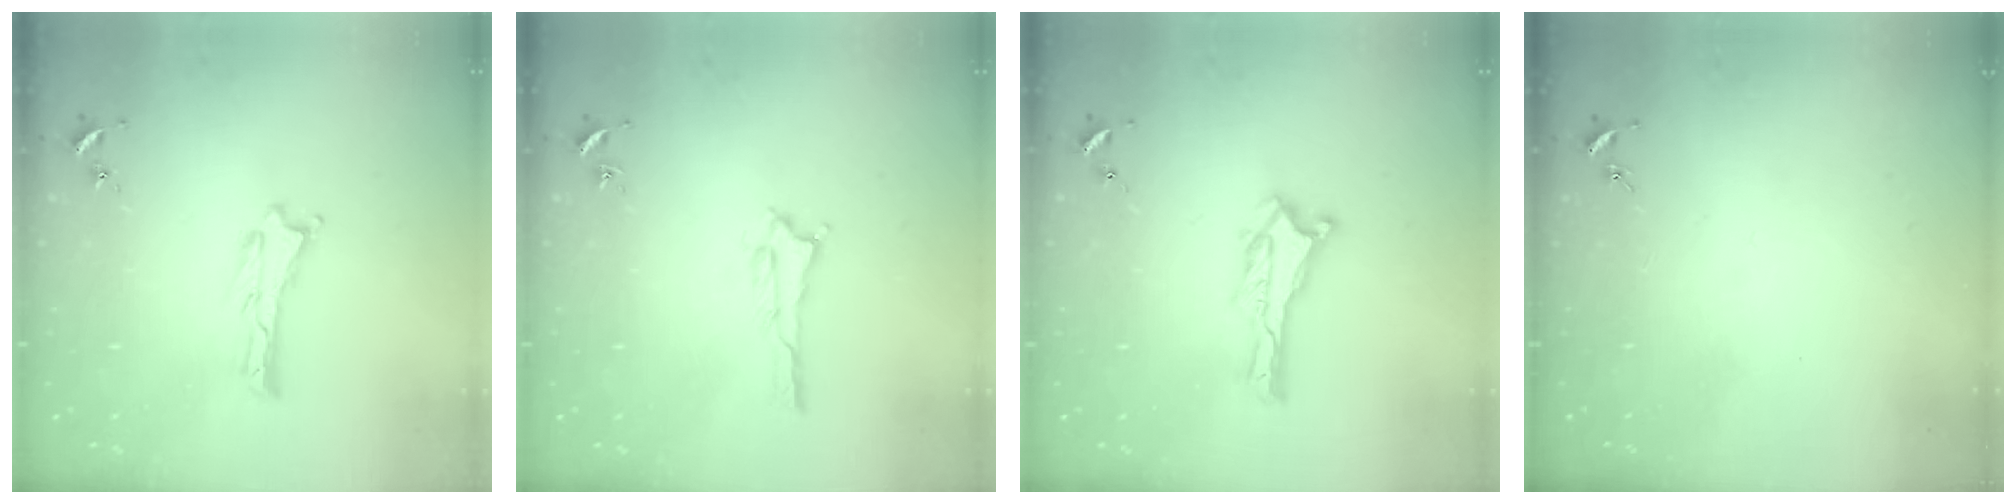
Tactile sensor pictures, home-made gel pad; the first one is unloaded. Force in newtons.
{"total": 1.7, "press": 1.7, "slide": 0.2}
{"total": 0.0}
{"total": 0.0}